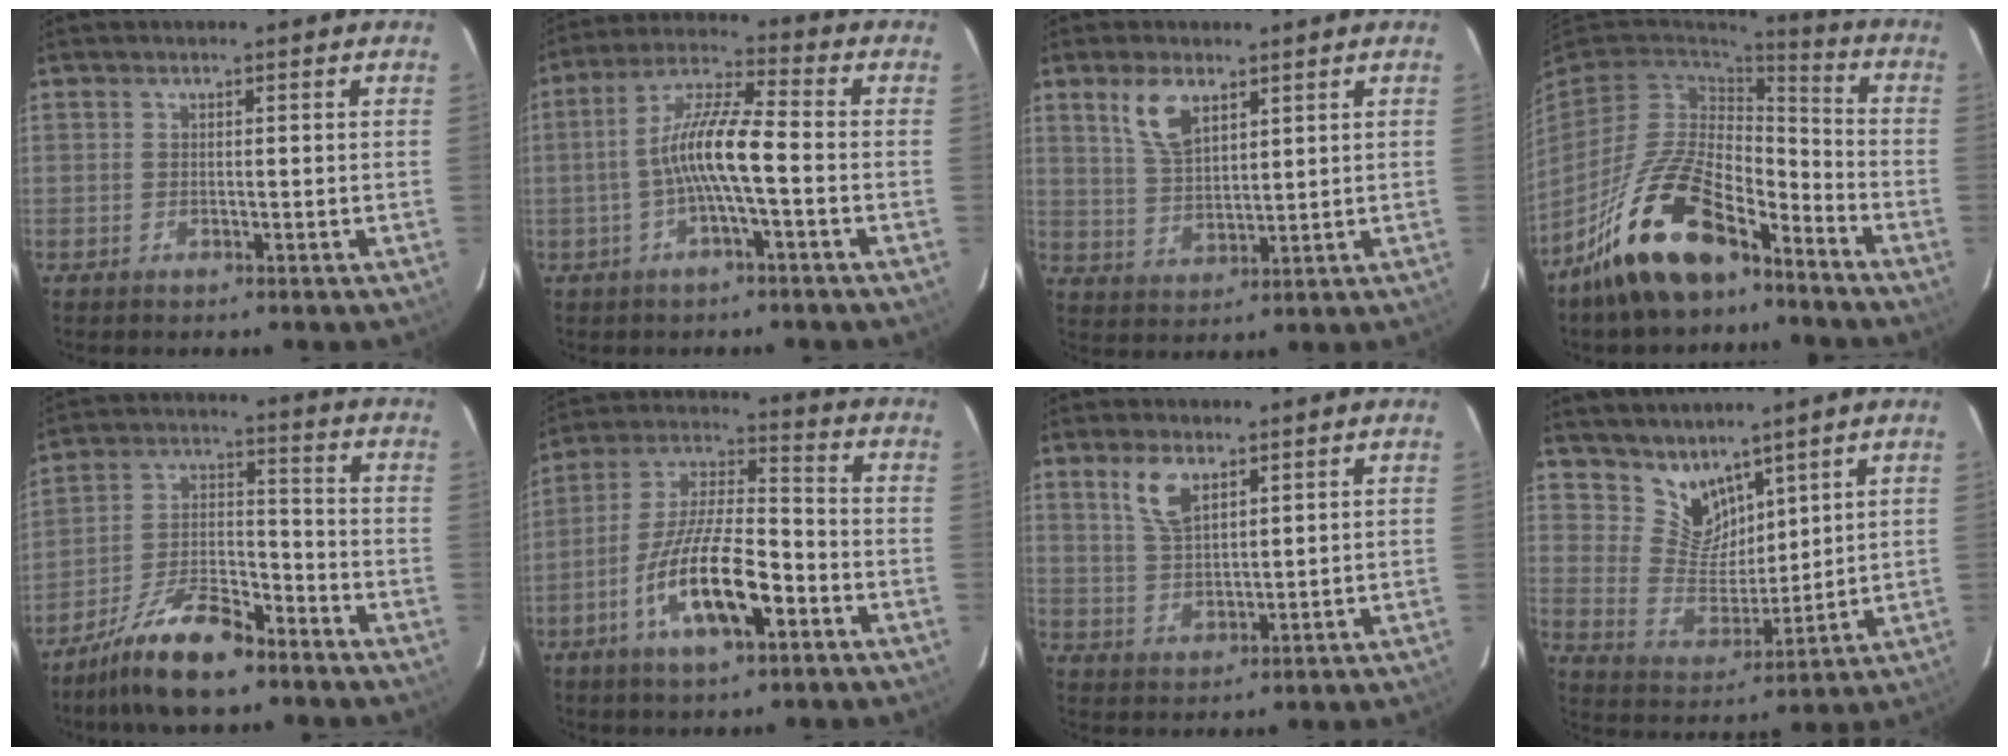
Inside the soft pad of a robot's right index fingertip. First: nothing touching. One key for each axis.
{"total": 9.3, "fx": -2.1, "fy": 1.0, "fz": 9.0, "tx": -0.186, "ty": 0.015, "tz": -0.040}
{"total": 7.3, "fx": 4.2, "fy": 3.4, "fz": 4.9, "tx": -0.094, "ty": 0.006, "tz": 0.087}
{"total": 18.0, "fx": -12.2, "fy": 7.3, "fz": 11.0, "tx": -0.225, "ty": 0.002, "tz": -0.218}
{"total": 13.6, "fx": -10.3, "fy": 4.3, "fz": 7.8, "tx": -0.163, "ty": 0.005, "tz": -0.188}
{"total": 15.3, "fx": -6.5, "fy": 4.7, "fz": 13.1, "tx": -0.261, "ty": -0.005, "tz": -0.119}
{"total": 6.3, "fx": 3.6, "fy": 2.9, "fz": 4.3, "tx": -0.084, "ty": 0.005, "tz": 0.076}
{"total": 8.8, "fx": 7.0, "fy": 4.6, "fz": 2.4, "tx": -0.037, "ty": -0.001, "tz": 0.146}